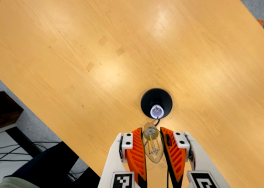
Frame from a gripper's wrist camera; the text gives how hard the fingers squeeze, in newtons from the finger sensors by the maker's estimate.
{"total": 21.0, "left": 22.8, "right": 19.1}